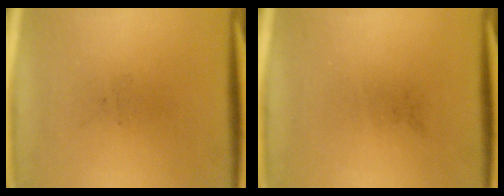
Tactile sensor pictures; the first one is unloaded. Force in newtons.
{"total": 0.0}